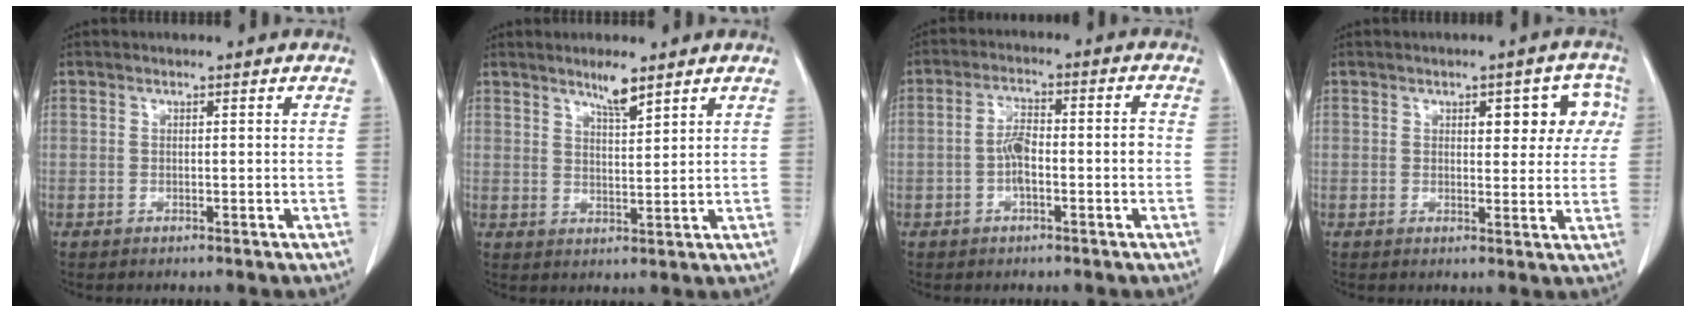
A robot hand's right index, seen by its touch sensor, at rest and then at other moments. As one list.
[{"total": 3.8, "force": [3.0, 0.3, 2.3], "torque": [-0.045, -0.005, 0.054]}, {"total": 5.6, "force": [-1.2, 1.7, 5.2], "torque": [-0.104, 0.019, -0.021]}, {"total": 7.1, "force": [2.3, 3.2, 5.9], "torque": [-0.054, 0.021, 0.025]}]